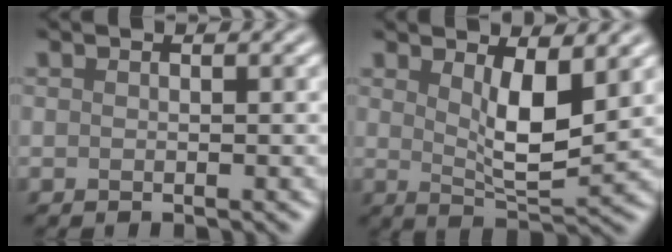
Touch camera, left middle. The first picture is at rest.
{"total": 4.9, "force": [1.6, 1.6, 4.4], "torque": [-0.076, -0.012, 0.032]}